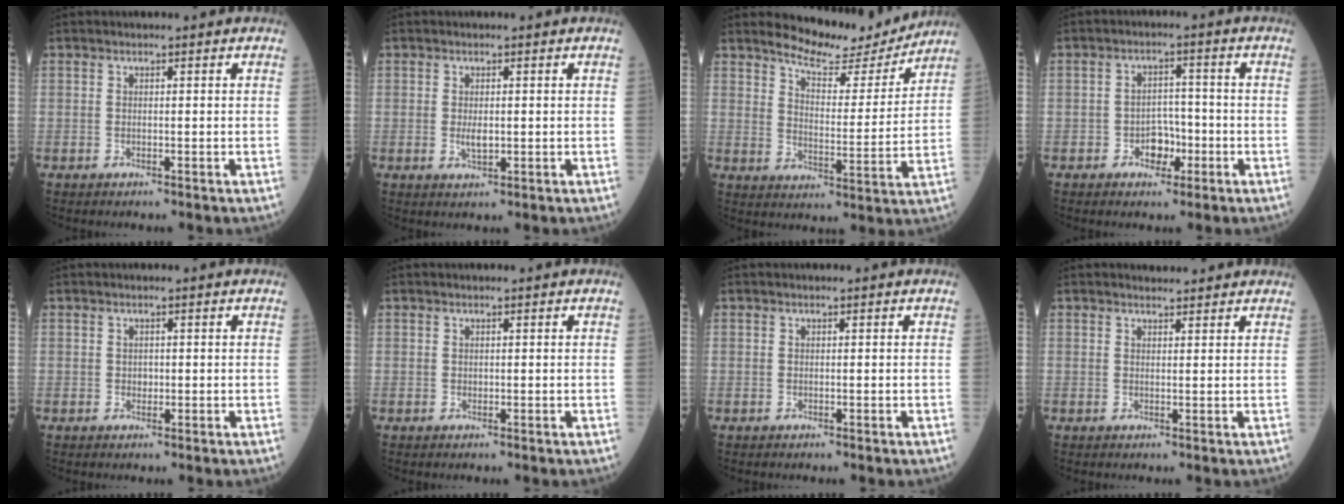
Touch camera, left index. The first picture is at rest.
{"total": 2.0, "force": [-0.1, 0.9, 1.8], "torque": [-0.038, -0.003, 0.002]}
{"total": 10.4, "force": [10.0, 1.9, 2.3], "torque": [-0.042, -0.018, 0.150]}
{"total": 4.1, "force": [-1.8, 2.7, 2.4], "torque": [-0.036, 0.010, -0.029]}
{"total": 0.8, "force": [0.0, 0.7, 0.4], "torque": [-0.006, 0.001, -0.001]}
{"total": 0.0}
{"total": 0.0}
{"total": 2.4, "force": [2.3, 0.6, 0.4], "torque": [-0.013, 0.012, 0.034]}